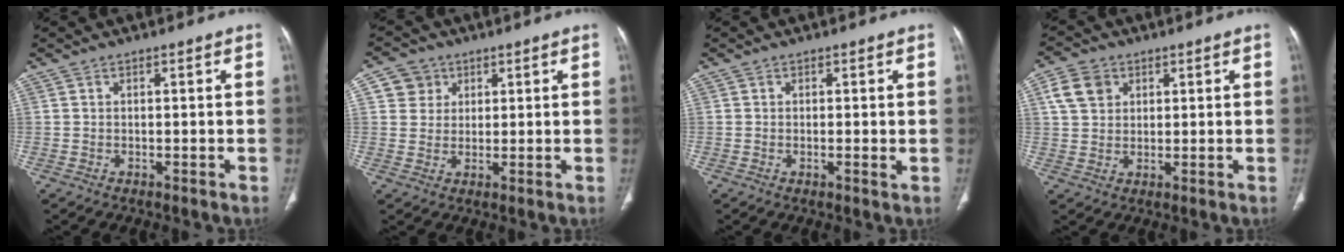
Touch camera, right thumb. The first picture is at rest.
{"total": 5.0, "force": [2.0, 4.6, 0.7], "torque": [0.013, -0.004, 0.031]}
{"total": 1.3, "force": [0.1, 0.2, 1.3], "torque": [-0.023, -0.004, -0.001]}
{"total": 6.5, "force": [2.7, 5.1, 3.1], "torque": [-0.039, -0.001, 0.051]}